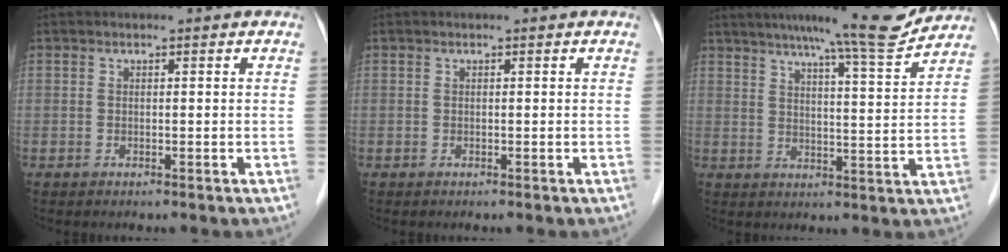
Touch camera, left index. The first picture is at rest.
{"total": 0.0}
{"total": 11.7, "force": [10.6, -0.6, 4.9], "torque": [-0.073, -0.009, 0.144]}